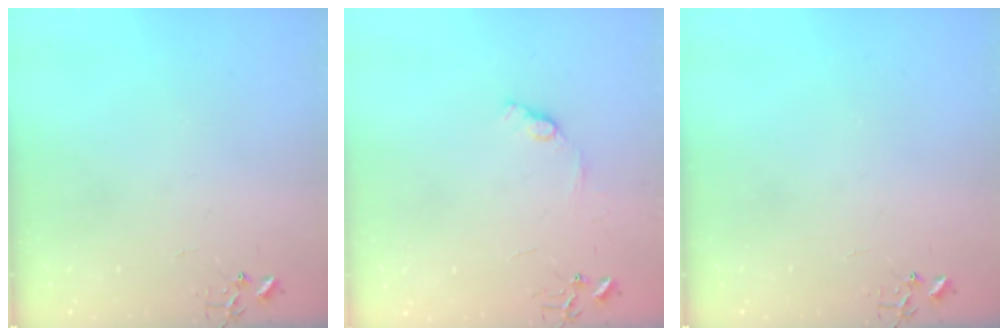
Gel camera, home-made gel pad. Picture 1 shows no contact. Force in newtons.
{"total": 7.2, "press": 7.1, "slide": 0.8}
{"total": 0.0}